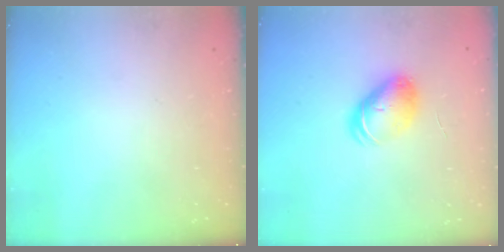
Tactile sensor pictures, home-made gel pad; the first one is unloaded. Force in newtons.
{"total": 8.8, "press": 8.8, "slide": 0.4}